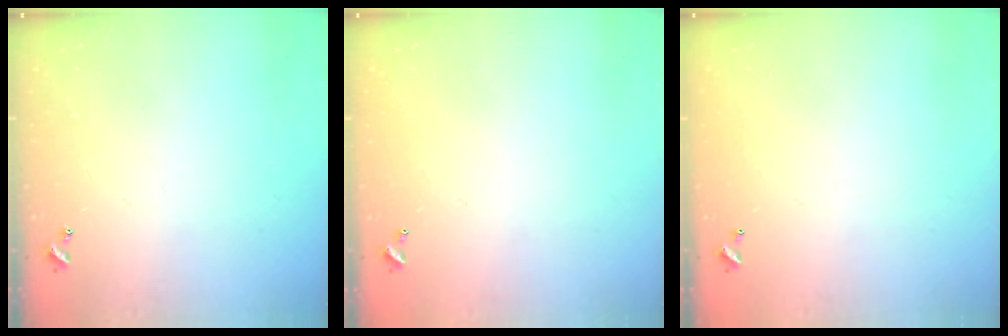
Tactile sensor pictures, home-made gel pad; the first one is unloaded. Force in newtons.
{"total": 3.0, "press": 3.0, "slide": 0.1}
{"total": 2.9, "press": 2.9, "slide": 0.1}